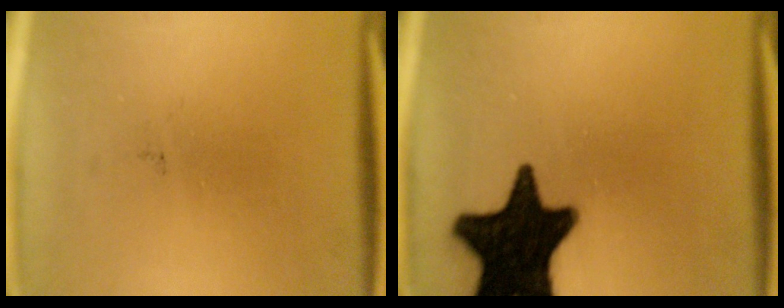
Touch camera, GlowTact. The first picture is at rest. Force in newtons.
{"total": 19.1}